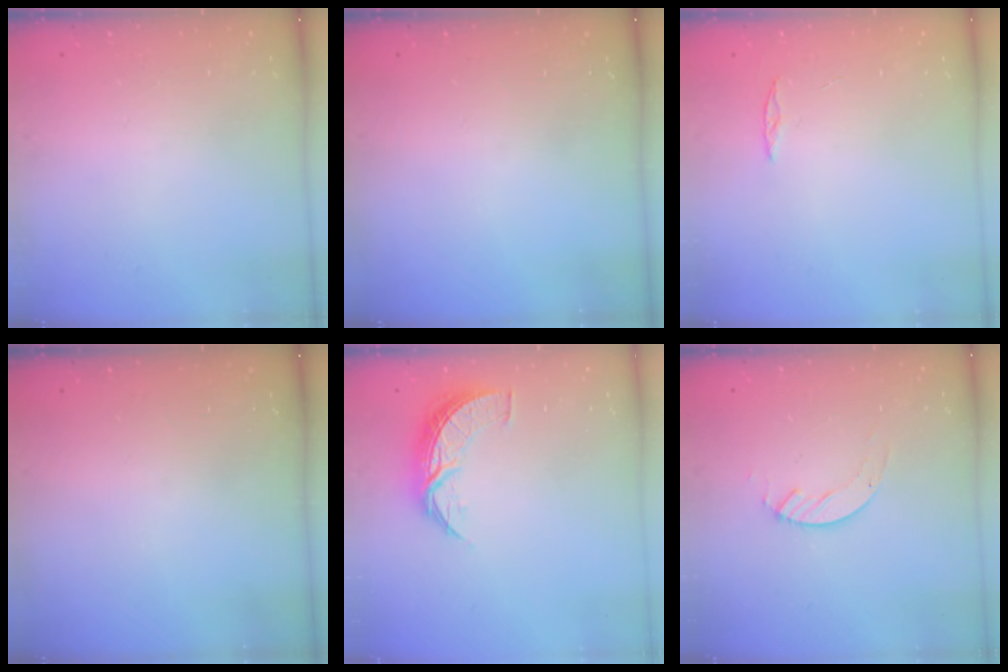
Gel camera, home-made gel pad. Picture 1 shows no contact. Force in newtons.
{"total": 0.0}
{"total": 2.0, "press": 2.0, "slide": 0.2}
{"total": 0.0}
{"total": 8.5, "press": 8.5, "slide": 0.5}
{"total": 3.4, "press": 3.4, "slide": 0.4}